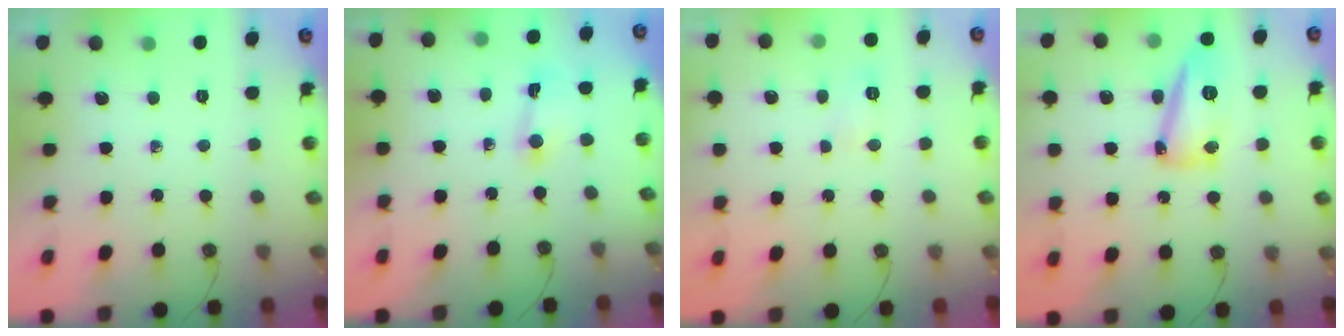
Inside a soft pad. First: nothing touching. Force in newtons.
{"total": 2.0, "press": 2.0, "slide": 0.1}
{"total": 6.2, "press": 6.1, "slide": 0.8}
{"total": 13.9, "press": 13.9, "slide": 1.2}